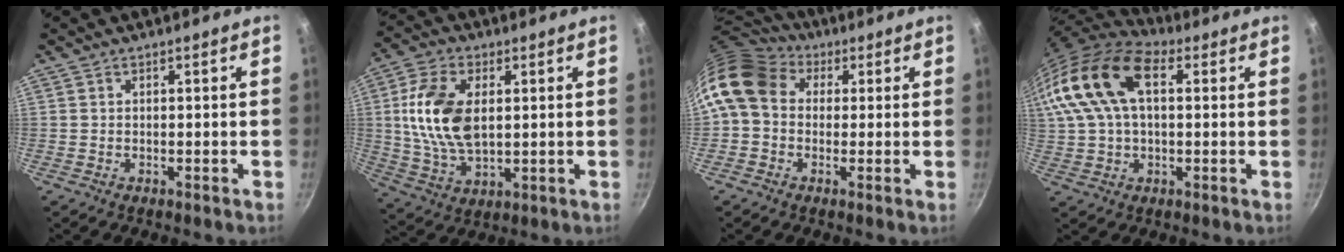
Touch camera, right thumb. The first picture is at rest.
{"total": 14.3, "force": [2.1, 8.3, 11.4], "torque": [-0.211, -0.004, 0.043]}
{"total": 12.7, "force": [2.7, 10.1, 7.2], "torque": [-0.124, 0.023, 0.029]}
{"total": 19.7, "force": [5.3, 11.4, 15.2], "torque": [-0.299, 0.025, 0.085]}